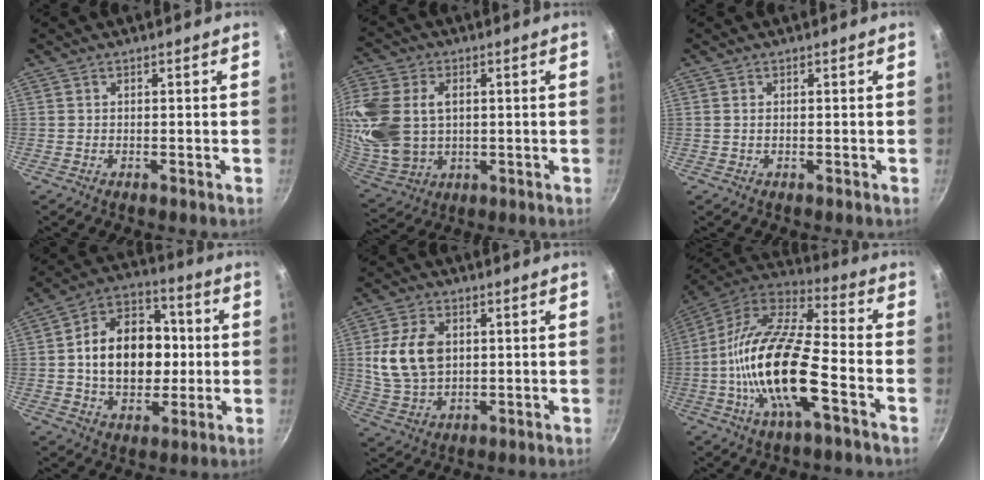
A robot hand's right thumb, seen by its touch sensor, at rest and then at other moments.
{"total": 19.6, "force": [2.8, 14.2, 13.2], "torque": [-0.297, -0.005, 0.065]}
{"total": 0.6, "force": [0.1, 0.3, 0.5], "torque": [-0.008, 0.001, 0.001]}
{"total": 18.5, "force": [0.5, 13.6, 12.6], "torque": [-0.160, 0.031, 0.003]}
{"total": 11.9, "force": [1.9, 8.3, 8.4], "torque": [-0.146, -0.008, 0.042]}
{"total": 21.9, "force": [-5.8, 7.9, 19.6], "torque": [-0.370, 0.035, -0.125]}